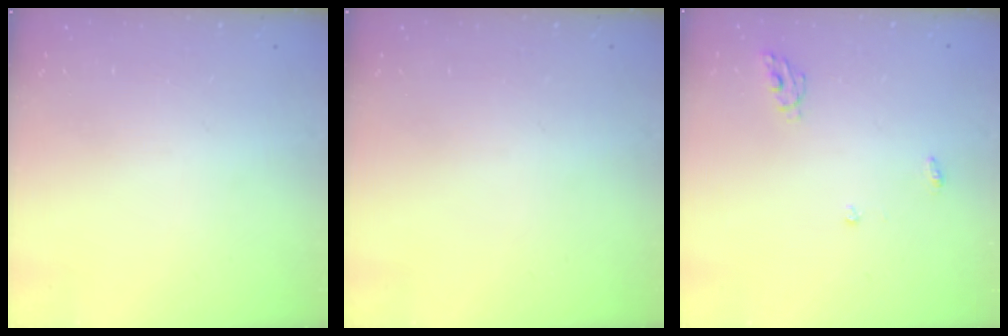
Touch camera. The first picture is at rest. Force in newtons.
{"total": 0.0}
{"total": 4.9, "press": 4.9, "slide": 0.4}